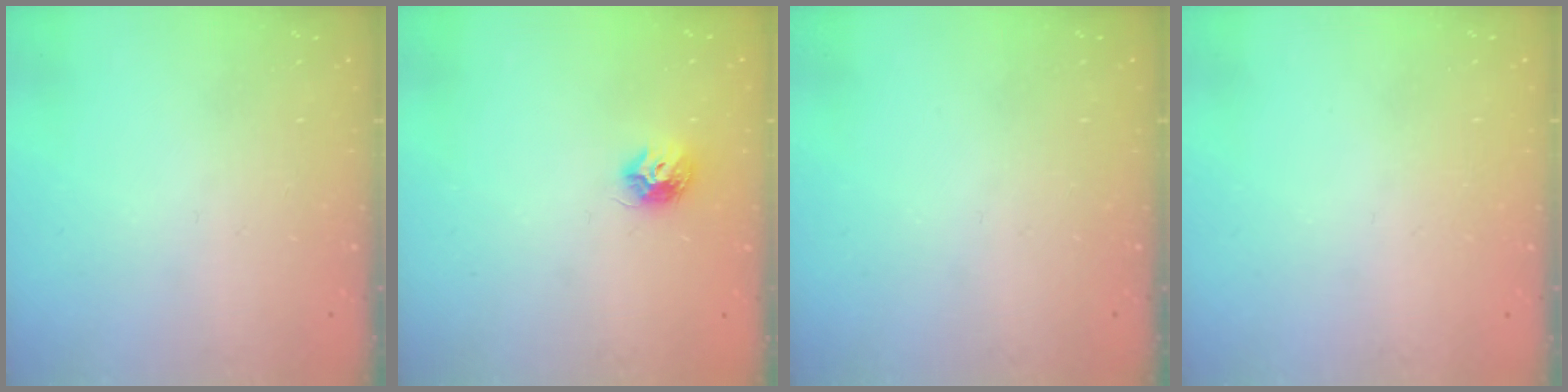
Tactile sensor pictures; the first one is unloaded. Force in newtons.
{"total": 8.0, "press": 8.0, "slide": 0.5}
{"total": 0.0}
{"total": 0.7, "press": 0.7, "slide": 0.3}